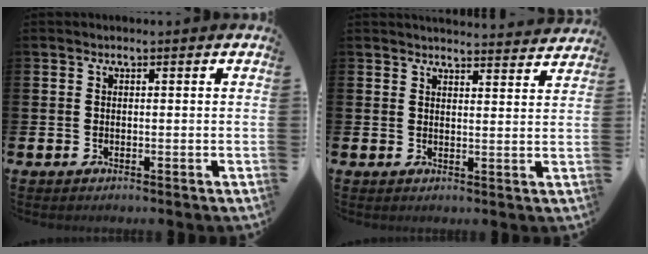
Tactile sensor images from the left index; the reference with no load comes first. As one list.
[{"total": 3.5, "force": [3.5, -0.1, 0.0], "torque": [0.003, -0.028, 0.061]}]